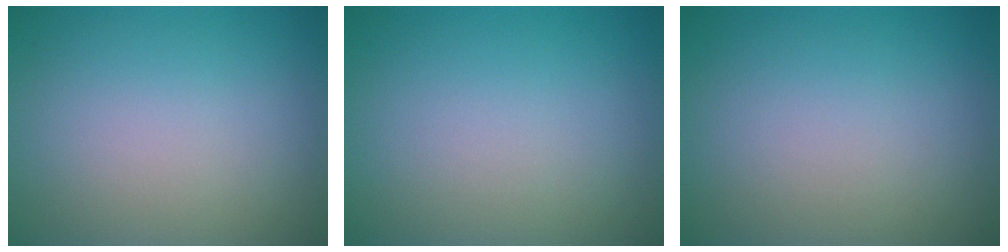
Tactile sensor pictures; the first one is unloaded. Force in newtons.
{"total": 0.0}
{"total": 0.0}